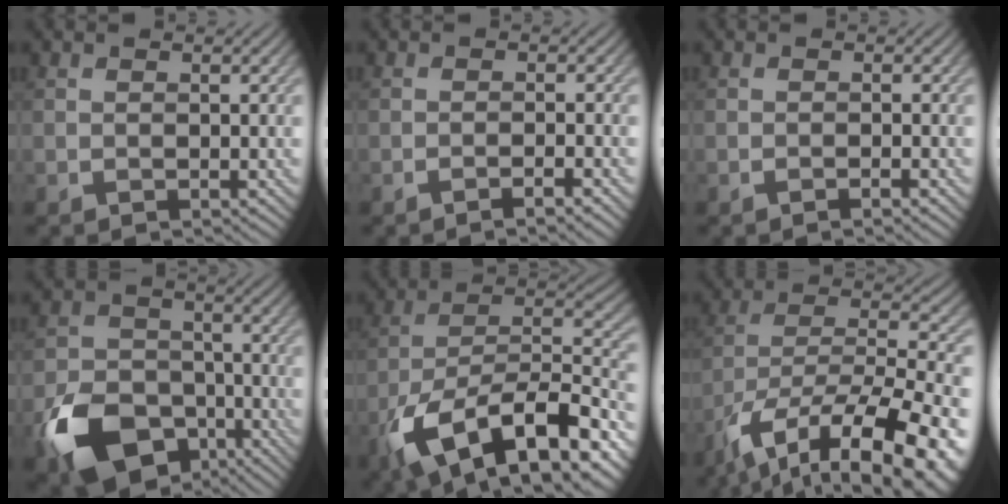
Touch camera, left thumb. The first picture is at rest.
{"total": 2.2, "force": [-1.5, 0.2, 1.6], "torque": [-0.019, 0.006, -0.036]}
{"total": 1.2, "force": [-0.8, 0.0, 0.9], "torque": [-0.013, 0.004, -0.017]}
{"total": 12.5, "force": [-6.8, 8.2, 6.5], "torque": [-0.143, -0.024, -0.134]}
{"total": 18.9, "force": [-10.9, 8.4, 12.9], "torque": [-0.249, -0.039, -0.178]}
{"total": 17.4, "force": [-10.7, 6.8, 11.9], "torque": [-0.224, -0.032, -0.163]}